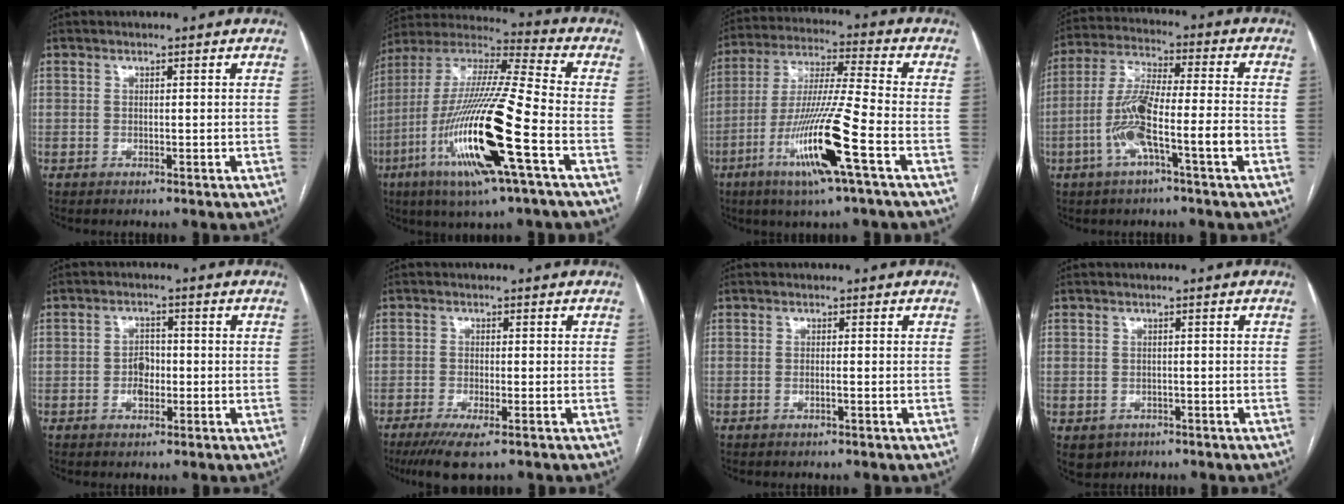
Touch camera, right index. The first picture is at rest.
{"total": 22.6, "force": [-7.6, 1.4, 21.2], "torque": [-0.448, -0.030, -0.148]}
{"total": 15.5, "force": [-6.4, -0.6, 14.1], "torque": [-0.287, -0.018, -0.123]}
{"total": 11.3, "force": [-4.1, 0.8, 10.5], "torque": [-0.214, 0.012, -0.080]}
{"total": 3.3, "force": [-0.8, 2.1, 2.4], "torque": [-0.040, 0.005, -0.014]}
{"total": 5.7, "force": [-3.7, 0.7, 4.2], "torque": [-0.075, -0.015, -0.061]}
{"total": 0.9, "force": [-0.4, -0.1, 0.8], "torque": [-0.017, 0.000, -0.006]}
{"total": 3.6, "force": [-1.7, 3.2, 0.5], "torque": [-0.004, 0.002, -0.021]}